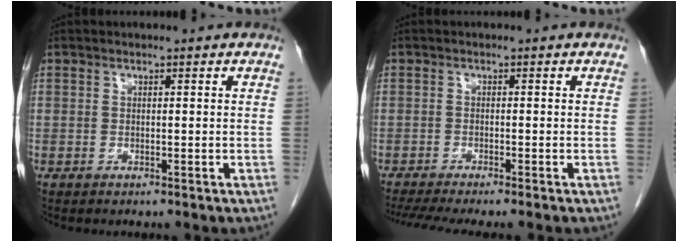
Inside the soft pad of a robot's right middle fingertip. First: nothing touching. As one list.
[{"total": 6.7, "force": [-5.6, -0.1, 3.6], "torque": [-0.053, -0.014, -0.092]}]